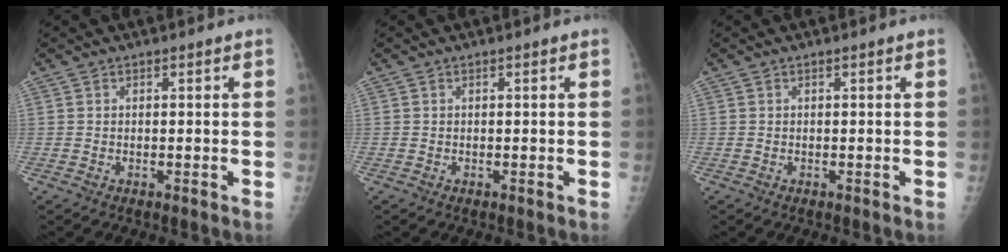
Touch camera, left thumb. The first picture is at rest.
{"total": 0.0}
{"total": 0.0}